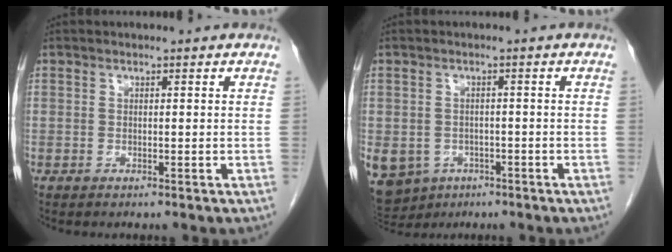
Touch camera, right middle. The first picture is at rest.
{"total": 13.2, "force": [-6.5, 10.5, 4.5], "torque": [-0.140, -0.005, -0.081]}